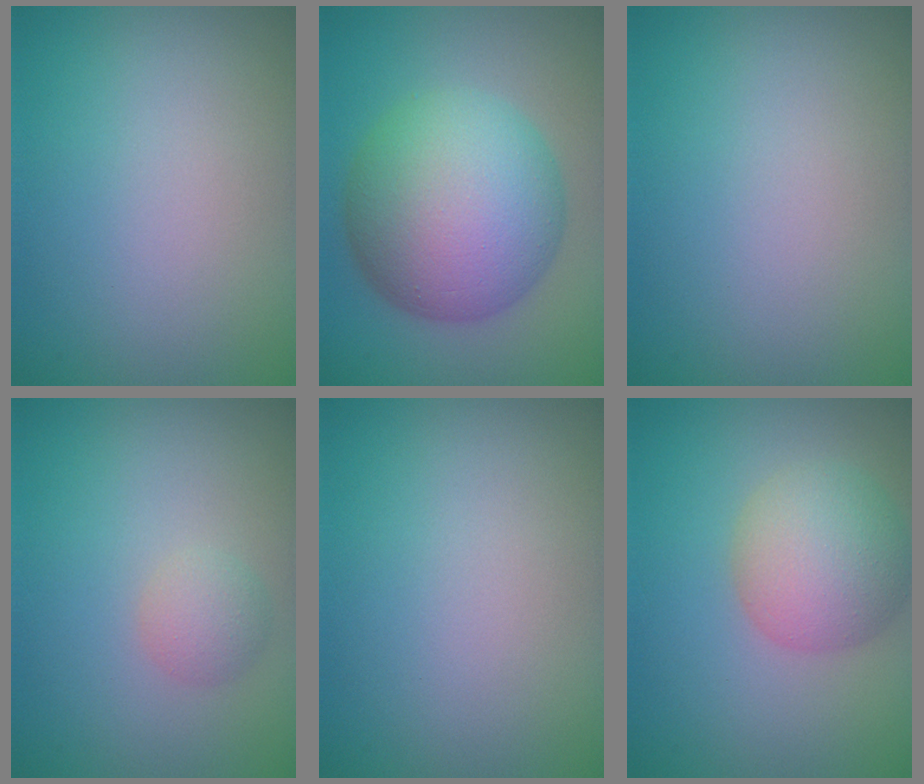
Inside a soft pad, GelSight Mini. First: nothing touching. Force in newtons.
{"total": 11.7, "press": 11.7, "slide": 0.1}
{"total": 0.0}
{"total": 1.7, "press": 1.7, "slide": 0.0}
{"total": 0.0}
{"total": 5.4, "press": 5.4, "slide": 0.2}